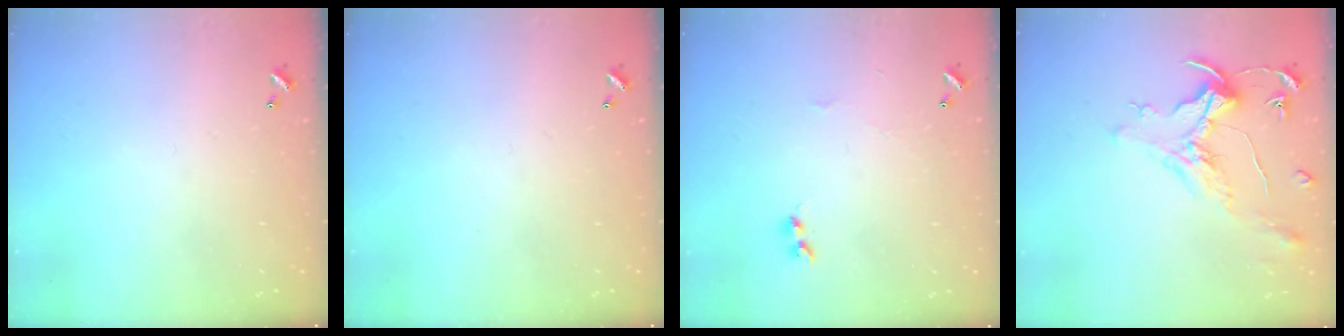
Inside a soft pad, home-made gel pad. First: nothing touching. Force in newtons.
{"total": 0.0}
{"total": 2.1, "press": 2.0, "slide": 0.5}
{"total": 1.6, "press": 1.4, "slide": 0.7}